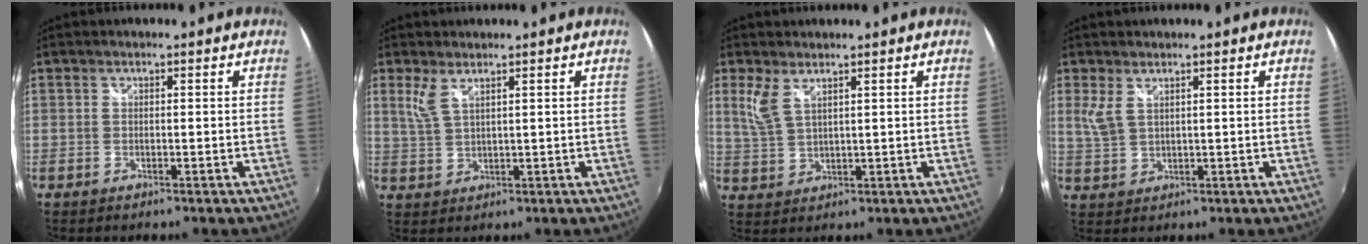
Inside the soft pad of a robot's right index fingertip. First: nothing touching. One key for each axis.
{"total": 3.4, "fx": 2.2, "fy": 0.9, "fz": 2.5, "tx": -0.054, "ty": -0.003, "tz": 0.046}
{"total": 4.5, "fx": 2.7, "fy": 1.6, "fz": 3.3, "tx": -0.075, "ty": -0.003, "tz": 0.058}
{"total": 3.4, "fx": 1.8, "fy": 1.5, "fz": 2.5, "tx": -0.054, "ty": -0.003, "tz": 0.038}